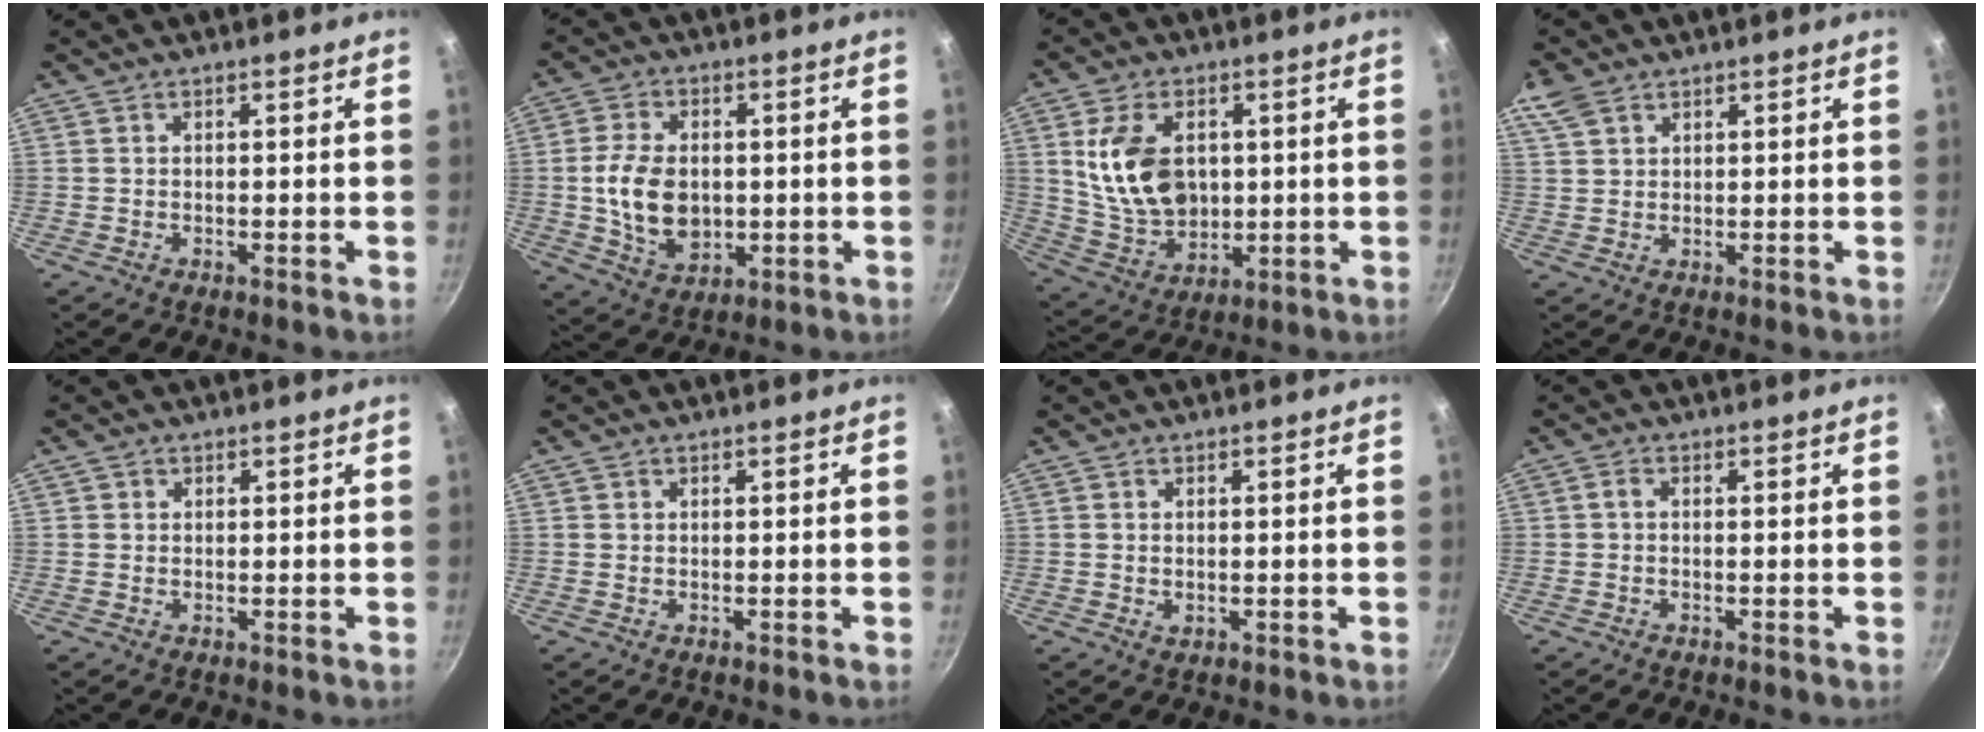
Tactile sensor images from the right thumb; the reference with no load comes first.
{"total": 11.6, "force": [-0.1, 8.0, 8.5], "torque": [-0.141, -0.003, 0.006]}
{"total": 14.5, "force": [2.4, 10.1, 10.2], "torque": [-0.164, -0.019, 0.059]}
{"total": 5.0, "force": [3.1, 3.1, 2.4], "torque": [-0.042, 0.001, 0.062]}
{"total": 0.8, "force": [0.3, 0.7, 0.1], "torque": [0.005, -0.002, 0.002]}
{"total": 0.0}
{"total": 0.8, "force": [0.1, 0.6, 0.6], "torque": [-0.008, -0.002, 0.002]}
{"total": 1.1, "force": [0.0, 0.4, 1.0], "torque": [-0.028, 0.006, -0.002]}